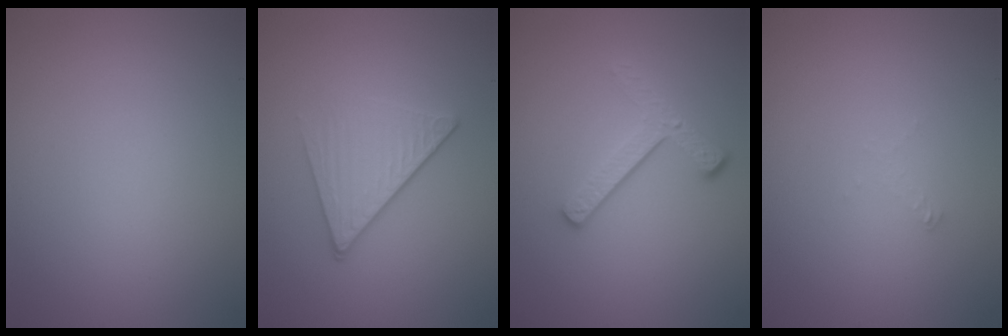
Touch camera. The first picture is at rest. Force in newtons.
{"total": 4.2, "press": 2.9, "slide": 3.1}
{"total": 3.5, "press": 2.5, "slide": 2.5}
{"total": 0.5, "press": 0.5, "slide": 0.1}